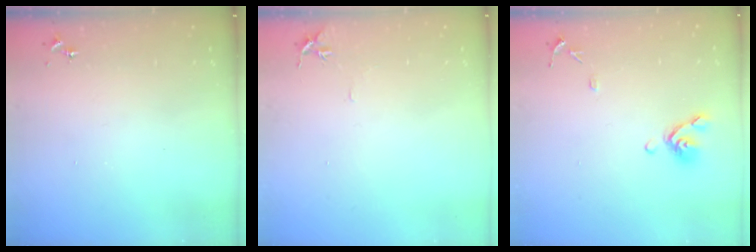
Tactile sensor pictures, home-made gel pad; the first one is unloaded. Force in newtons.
{"total": 3.5, "press": 3.5, "slide": 0.4}
{"total": 8.9, "press": 8.8, "slide": 1.4}